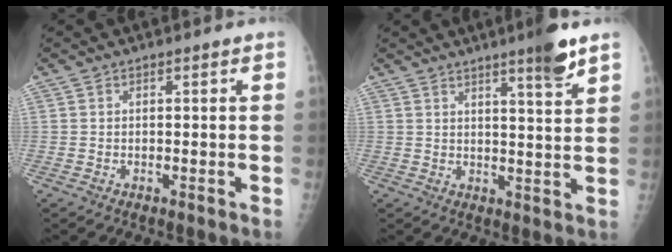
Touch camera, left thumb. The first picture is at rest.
{"total": 6.4, "force": [4.3, 0.2, 4.6], "torque": [-0.063, -0.030, 0.062]}